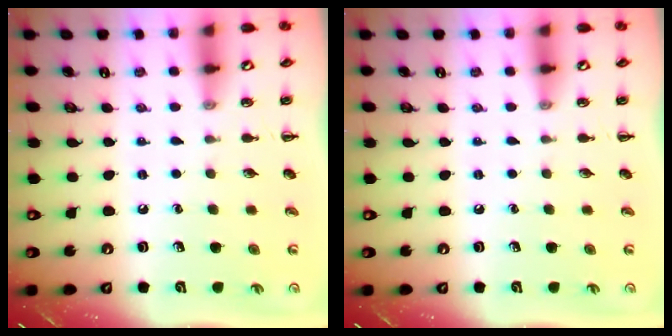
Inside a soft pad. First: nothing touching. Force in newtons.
{"total": 0.0}